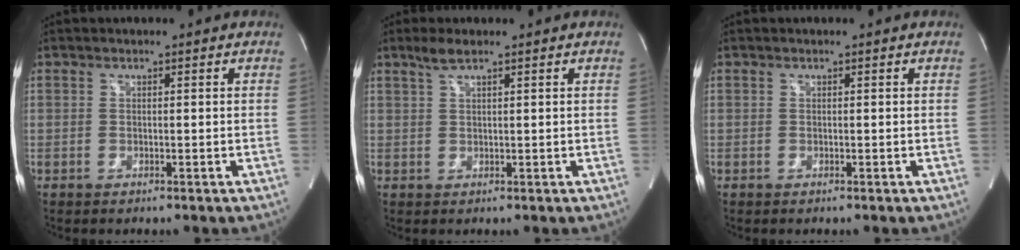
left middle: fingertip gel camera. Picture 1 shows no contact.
{"total": 2.3, "force": [1.7, 0.2, 1.5], "torque": [-0.041, 0.005, 0.036]}
{"total": 0.0}